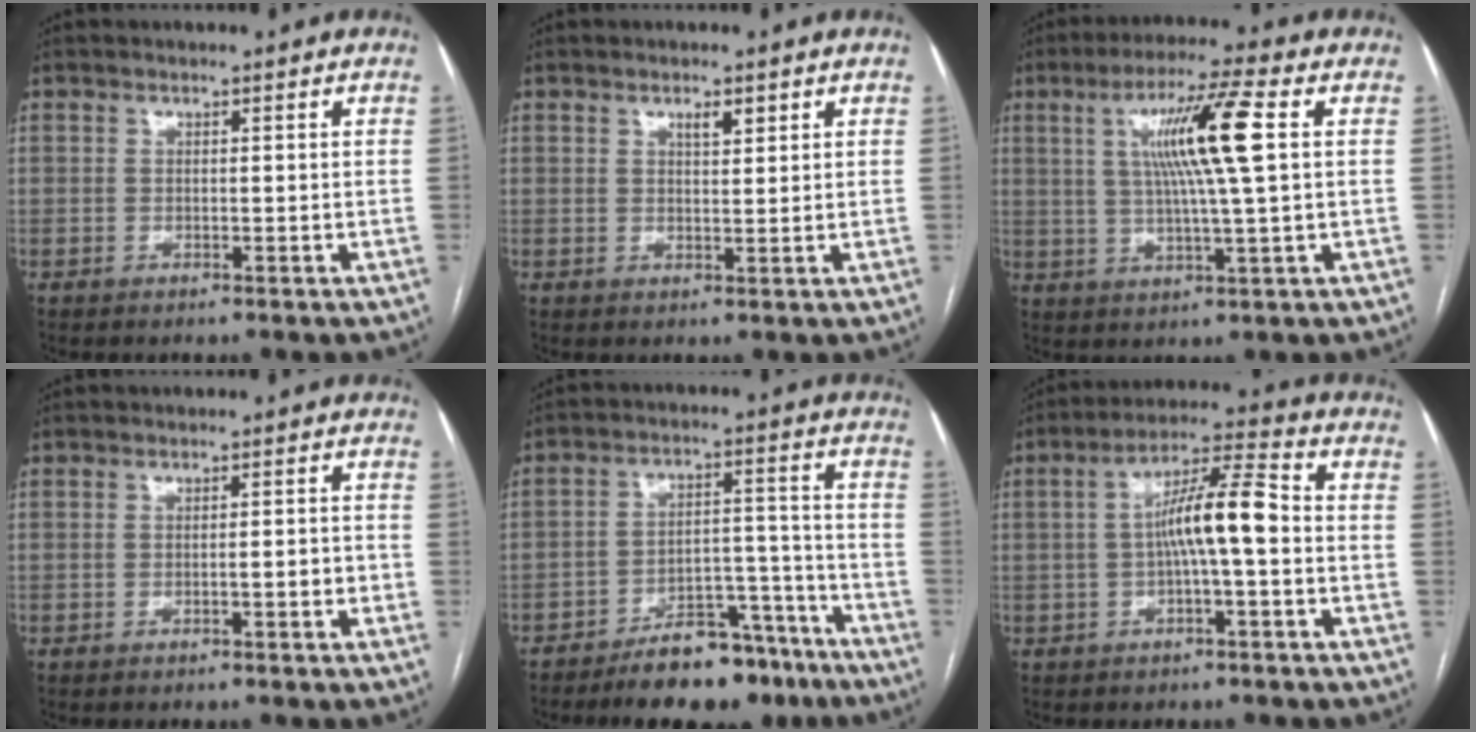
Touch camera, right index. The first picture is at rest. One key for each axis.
{"total": 2.1, "fx": 1.3, "fy": 0.6, "fz": 1.6, "tx": -0.028, "ty": -0.001, "tz": 0.022}
{"total": 11.3, "fx": 2.6, "fy": -0.4, "fz": 11.0, "tx": -0.198, "ty": 0.007, "tz": 0.045}
{"total": 2.0, "fx": -0.8, "fy": 0.3, "fz": 1.8, "tx": -0.026, "ty": 0.003, "tz": -0.012}
{"total": 13.0, "fx": -10.3, "fy": 4.8, "fz": 6.2, "tx": -0.070, "ty": 0.037, "tz": -0.158}
{"total": 8.9, "fx": -0.7, "fy": 0.9, "fz": 8.9, "tx": -0.157, "ty": 0.025, "tz": -0.017}